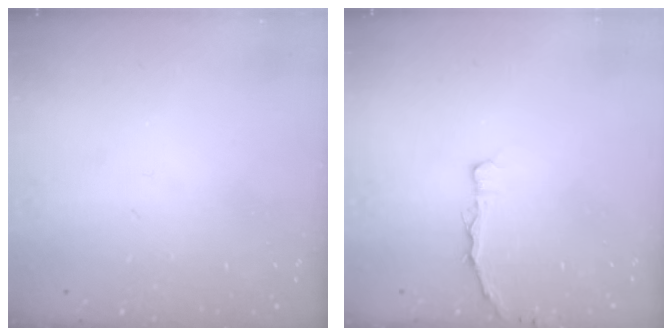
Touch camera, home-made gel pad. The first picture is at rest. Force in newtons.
{"total": 2.0, "press": 2.0, "slide": 0.3}